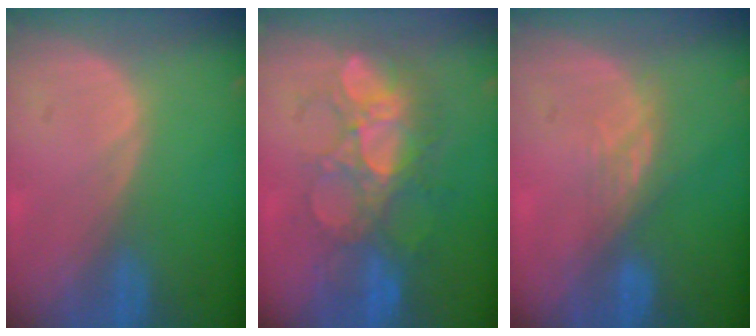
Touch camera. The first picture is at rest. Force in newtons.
{"total": 8.8, "press": 8.5, "slide": 2.3}
{"total": 3.0, "press": 2.6, "slide": 1.5}